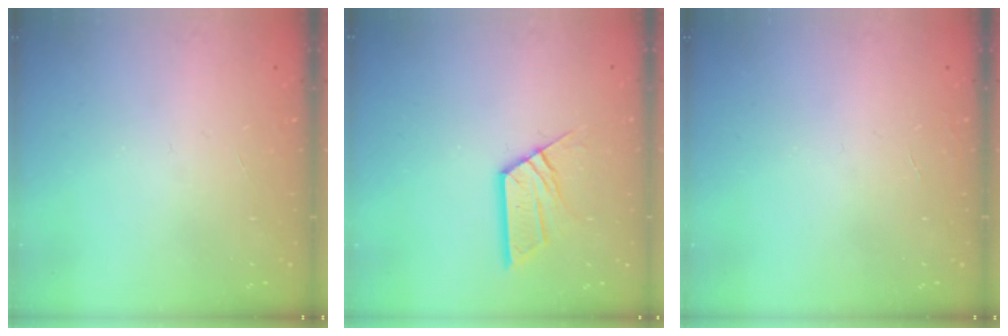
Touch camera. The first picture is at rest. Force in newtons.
{"total": 10.8, "press": 10.7, "slide": 0.5}
{"total": 0.0}